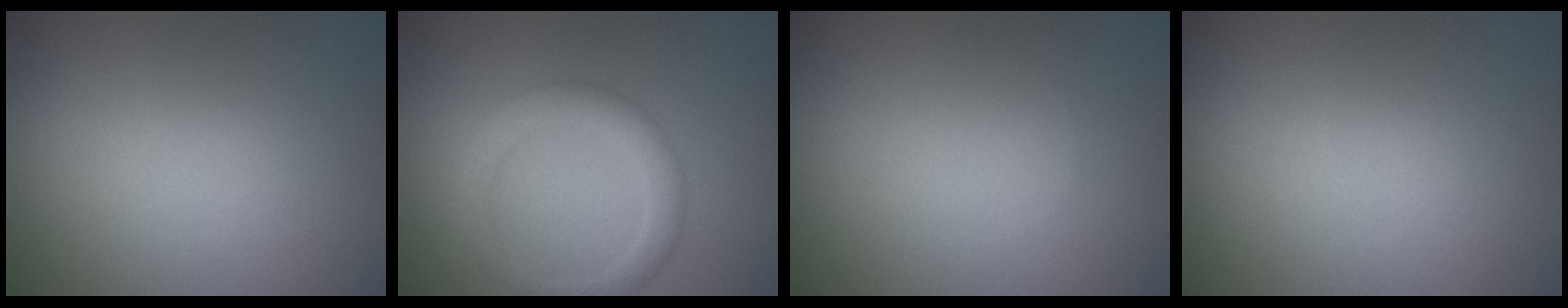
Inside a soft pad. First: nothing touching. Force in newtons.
{"total": 3.1, "press": 3.1, "slide": 0.1}
{"total": 0.0}
{"total": 0.0}